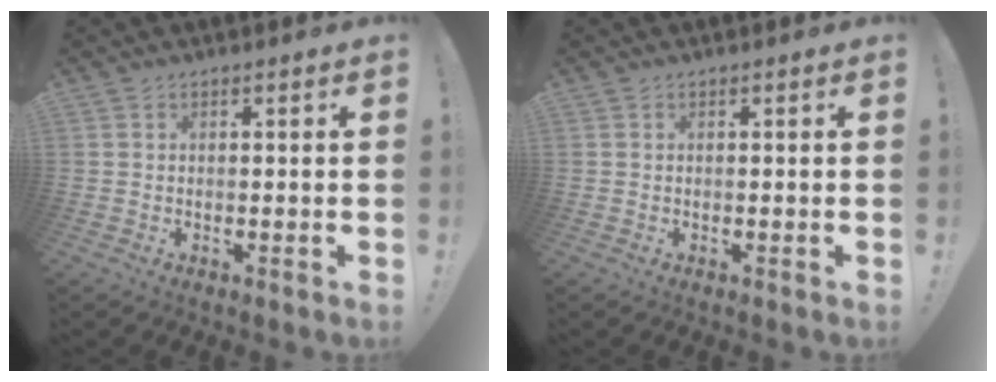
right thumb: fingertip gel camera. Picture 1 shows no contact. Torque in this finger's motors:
{"motor_torque": [0.00, 0.00, 0.00, 0.00, 0.00]}